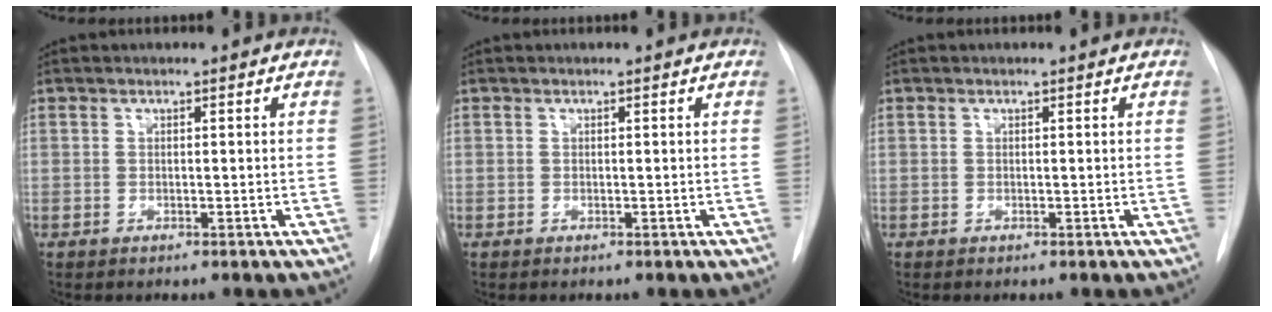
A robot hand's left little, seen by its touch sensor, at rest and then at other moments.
{"total": 0.0}
{"total": 0.0}